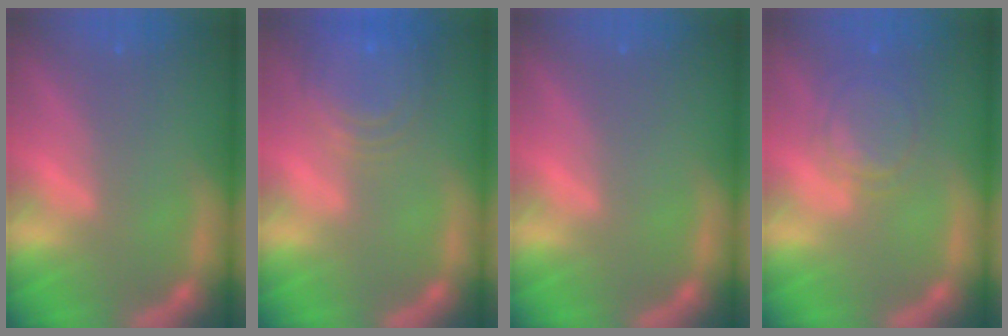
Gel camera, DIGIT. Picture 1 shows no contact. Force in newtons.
{"total": 8.5}
{"total": 0.0}
{"total": 5.1}